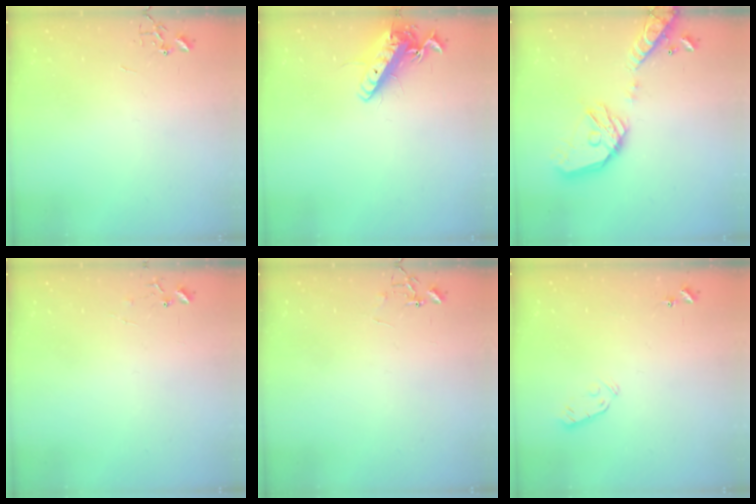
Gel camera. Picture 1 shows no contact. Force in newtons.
{"total": 14.0, "press": 13.7, "slide": 2.6}
{"total": 18.9, "press": 18.8, "slide": 2.4}
{"total": 6.9, "press": 6.9, "slide": 0.4}
{"total": 5.5, "press": 5.4, "slide": 0.4}
{"total": 3.3, "press": 3.1, "slide": 1.0}